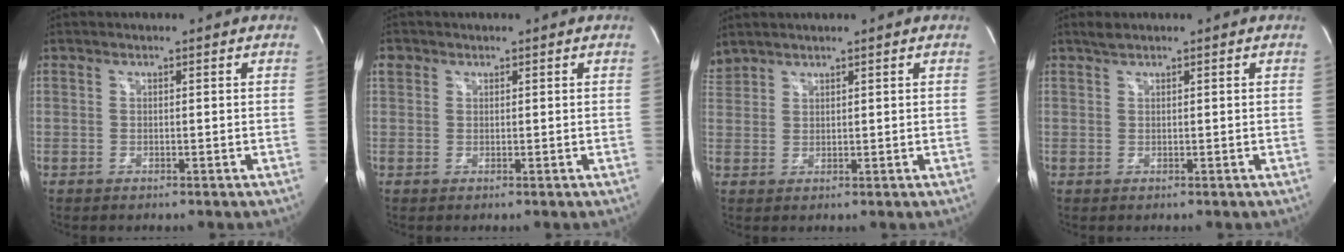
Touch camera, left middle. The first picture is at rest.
{"total": 1.5, "force": [0.8, 1.2, 0.3], "torque": [-0.001, 0.010, 0.012]}
{"total": 2.9, "force": [2.9, 0.7, 0.3], "torque": [-0.019, 0.022, 0.063]}
{"total": 0.9, "force": [0.8, 0.2, 0.4], "torque": [-0.014, 0.007, 0.017]}